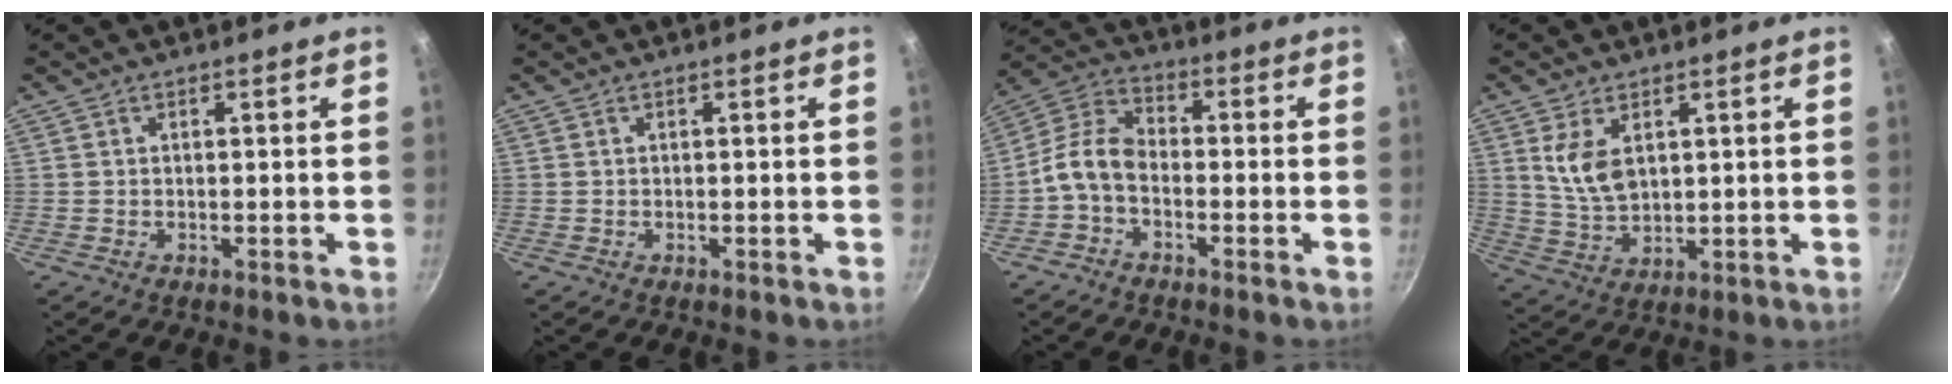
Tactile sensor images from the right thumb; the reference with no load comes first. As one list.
[{"total": 0.0}, {"total": 7.9, "force": [-2.6, 5.1, 5.5], "torque": [-0.109, 0.042, -0.069]}, {"total": 7.4, "force": [2.6, 4.2, 5.5], "torque": [-0.098, -0.025, 0.058]}]